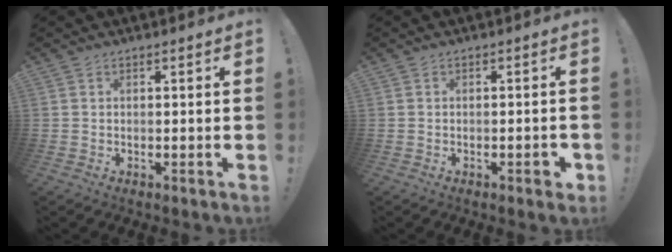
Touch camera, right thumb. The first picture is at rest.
{"total": 2.7, "force": [-1.6, 0.9, 2.1], "torque": [-0.023, 0.007, -0.027]}